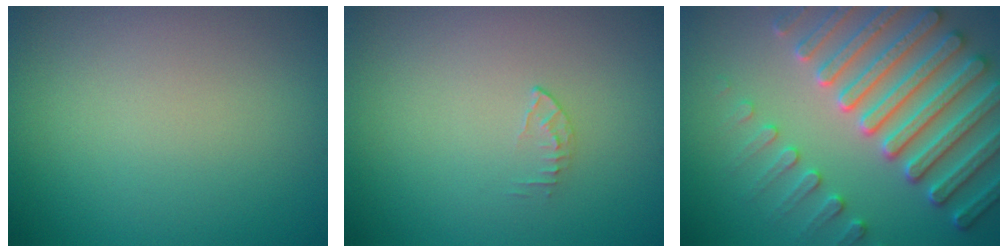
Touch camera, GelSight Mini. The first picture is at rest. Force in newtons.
{"total": 0.6, "press": 0.4, "slide": 0.4}
{"total": 7.6, "press": 7.3, "slide": 1.9}